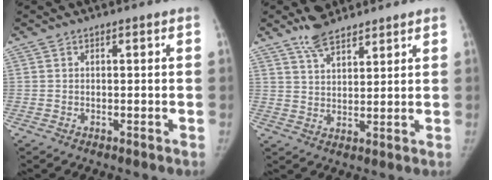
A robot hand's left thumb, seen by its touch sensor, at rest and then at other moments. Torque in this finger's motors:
{"motor_torque": [0.14, -0.54, 0.88, -0.84, 0.02]}